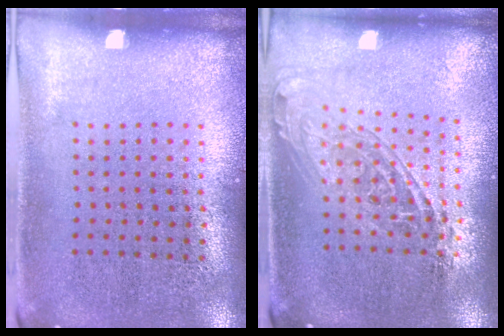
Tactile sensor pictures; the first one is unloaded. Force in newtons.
{"total": 1.7, "press": 1.4, "slide": 1.0}